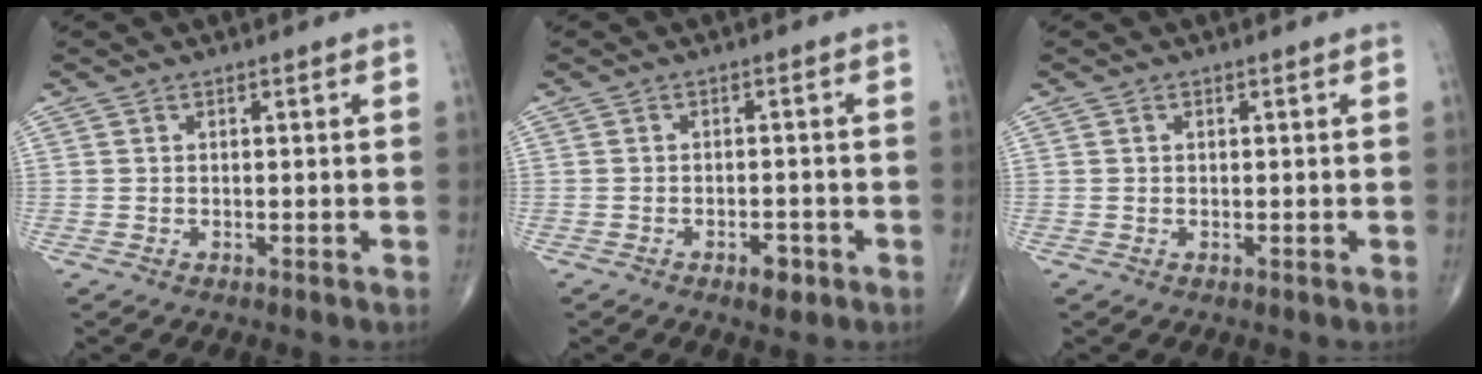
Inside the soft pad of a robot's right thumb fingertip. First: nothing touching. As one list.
[{"total": 3.0, "force": [-1.6, 1.4, 2.0], "torque": [-0.019, 0.006, -0.023]}, {"total": 0.0}]